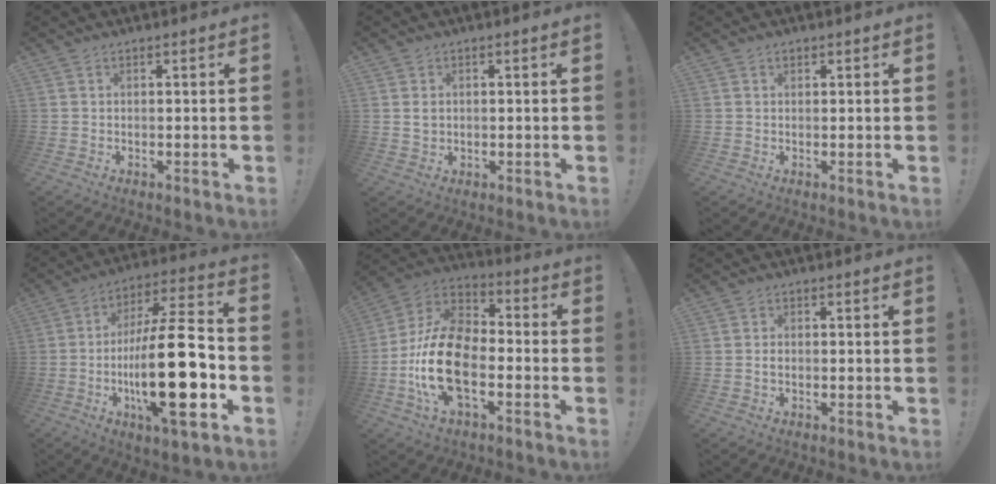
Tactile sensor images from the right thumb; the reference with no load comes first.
{"total": 2.0, "force": [0.5, 1.7, 0.9], "torque": [-0.018, 0.006, 0.009]}
{"total": 0.6, "force": [0.4, 0.5, 0.2], "torque": [-0.004, 0.000, 0.008]}
{"total": 26.2, "force": [-5.9, 7.5, 24.4], "torque": [-0.431, 0.025, -0.097]}
{"total": 20.5, "force": [-6.1, 11.7, 15.8], "torque": [-0.324, 0.034, -0.095]}
{"total": 1.0, "force": [-0.4, 0.7, 0.6], "torque": [-0.018, 0.007, -0.005]}